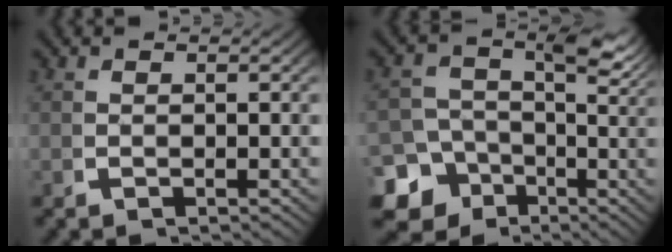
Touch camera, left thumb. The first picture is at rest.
{"total": 11.5, "force": [-3.5, 9.6, 5.2], "torque": [-0.078, -0.046, -0.051]}